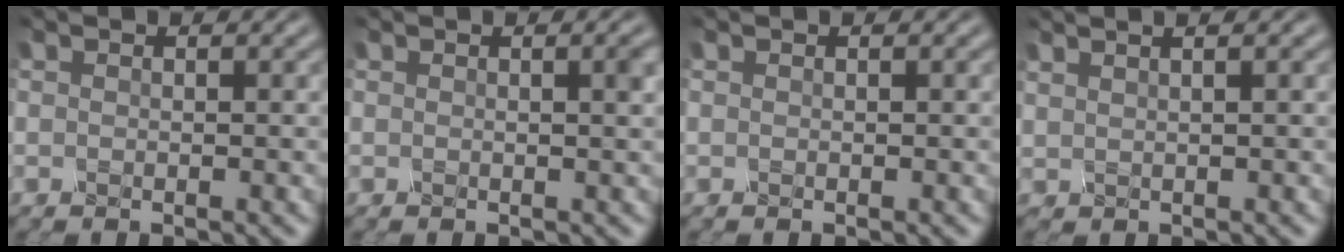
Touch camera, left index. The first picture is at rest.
{"total": 2.2, "force": [0.5, 0.9, 2.0], "torque": [-0.008, 0.003, 0.004]}
{"total": 0.0}
{"total": 3.5, "force": [2.3, 1.6, 2.1], "torque": [-0.005, 0.033, 0.005]}